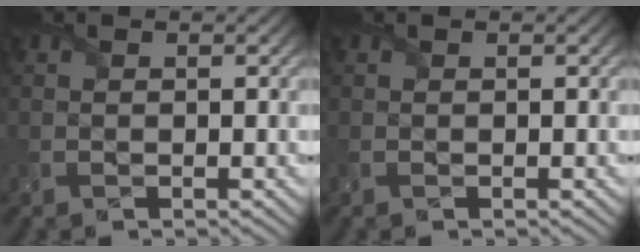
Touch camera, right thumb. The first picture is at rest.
{"total": 0.0}